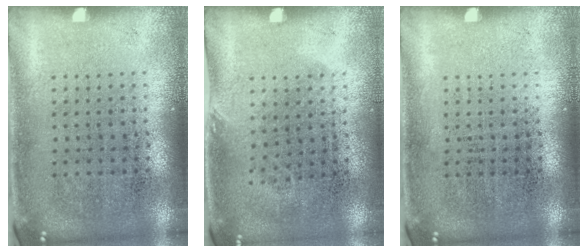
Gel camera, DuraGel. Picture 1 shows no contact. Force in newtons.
{"total": 0.8, "press": 0.7, "slide": 0.5}
{"total": 0.0}